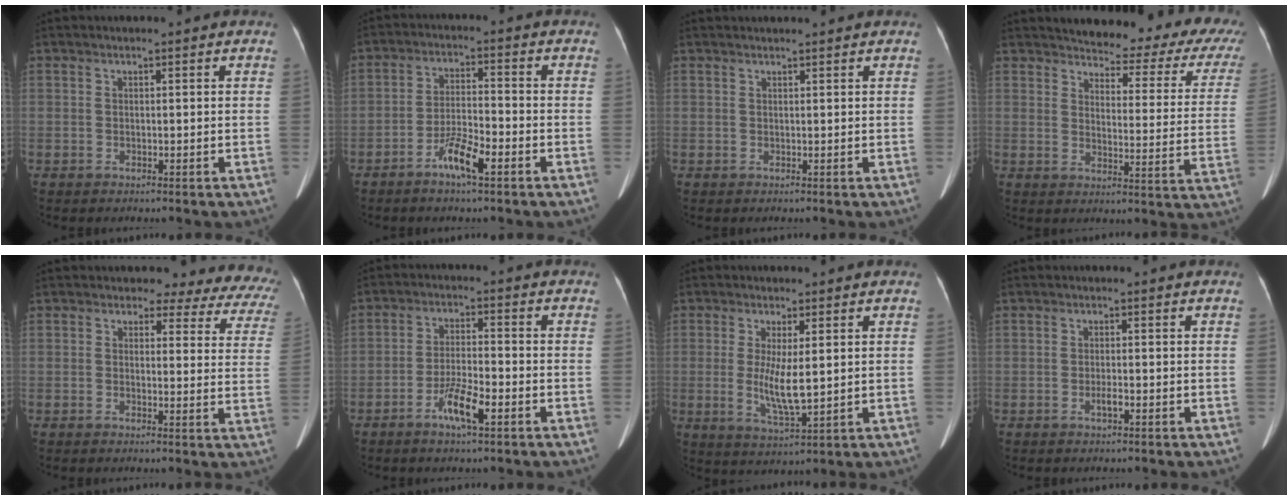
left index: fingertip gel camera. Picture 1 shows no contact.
{"total": 5.9, "force": [-3.6, 0.8, 4.6], "torque": [-0.092, 0.002, -0.066]}
{"total": 3.0, "force": [2.9, 0.2, 0.8], "torque": [-0.008, 0.027, 0.037]}
{"total": 18.3, "force": [15.8, 4.4, 8.1], "torque": [-0.074, -0.047, 0.160]}
{"total": 14.0, "force": [12.0, 5.7, 4.6], "torque": [-0.029, -0.033, 0.095]}
{"total": 6.0, "force": [-3.1, 0.9, 5.0], "torque": [-0.099, -0.002, -0.058]}
{"total": 6.5, "force": [0.2, 1.3, 6.4], "torque": [-0.130, -0.020, 0.007]}
{"total": 1.4, "force": [-0.7, 0.2, 1.2], "torque": [-0.022, 0.001, -0.011]}